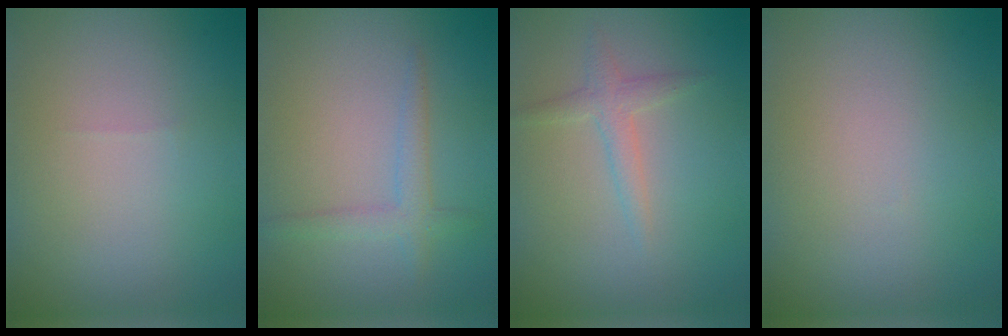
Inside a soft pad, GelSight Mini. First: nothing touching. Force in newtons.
{"total": 2.1, "press": 2.1, "slide": 0.0}
{"total": 1.7, "press": 1.7, "slide": 0.1}
{"total": 0.0}